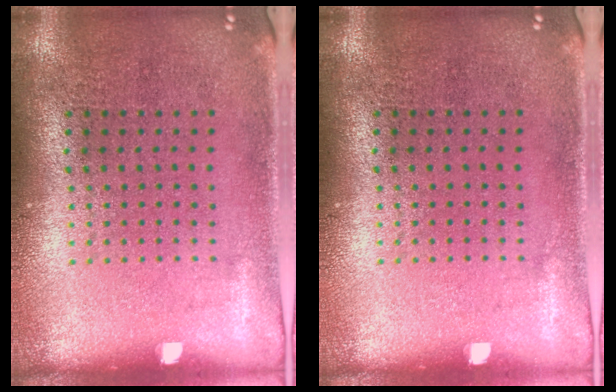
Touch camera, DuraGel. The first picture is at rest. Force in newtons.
{"total": 0.0}